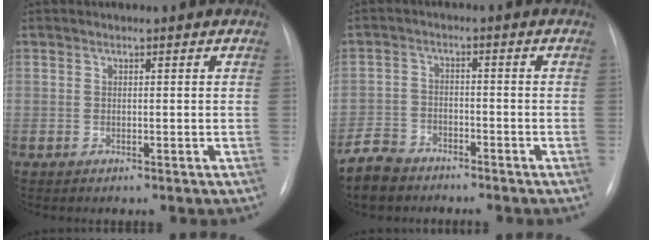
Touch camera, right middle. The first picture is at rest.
{"total": 5.9, "force": [-5.1, 2.7, 1.2], "torque": [-0.035, -0.010, -0.099]}